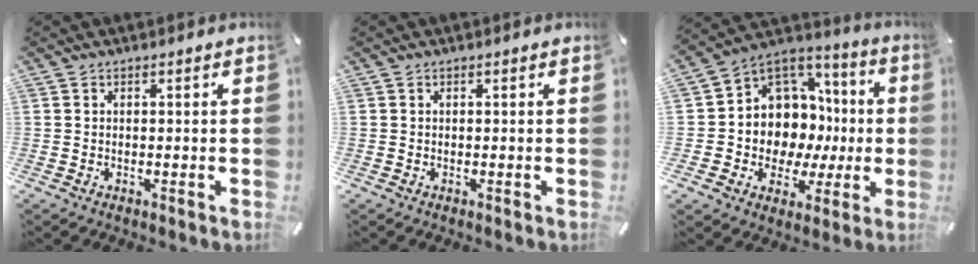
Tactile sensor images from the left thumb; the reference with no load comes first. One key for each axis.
{"total": 0.0}
{"total": 9.7, "fx": 1.1, "fy": 9.5, "fz": 1.6, "tx": -0.022, "ty": -0.054, "tz": 0.038}